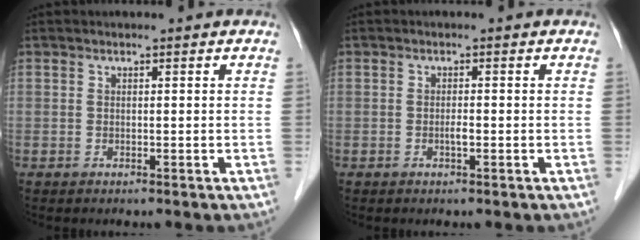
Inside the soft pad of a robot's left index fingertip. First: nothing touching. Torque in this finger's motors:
{"motor_torque": [0.09, 0.05, 0.00, 0.00]}